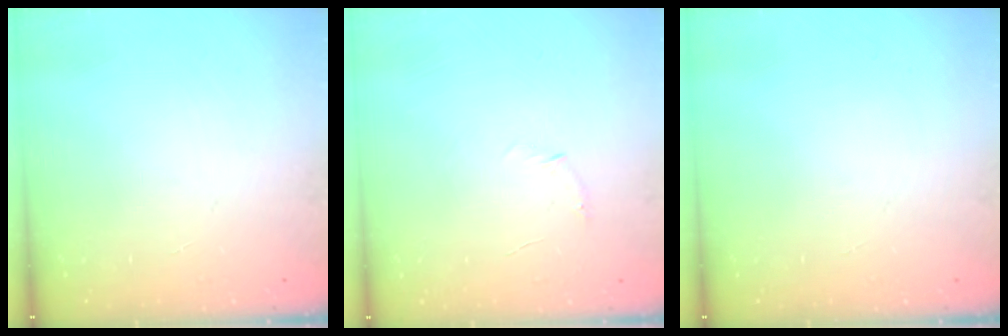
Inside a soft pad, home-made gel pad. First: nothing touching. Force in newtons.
{"total": 3.7, "press": 3.6, "slide": 1.0}
{"total": 0.0}